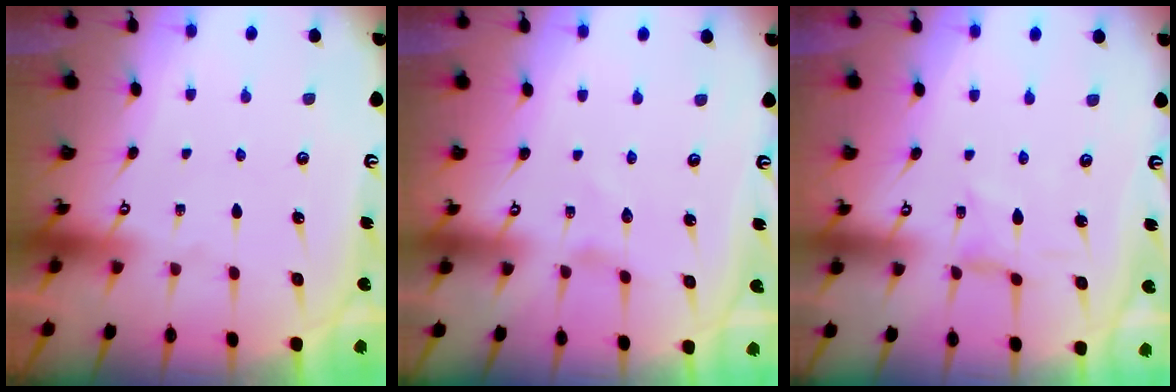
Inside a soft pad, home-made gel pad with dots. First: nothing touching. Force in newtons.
{"total": 0.0}
{"total": 0.0}